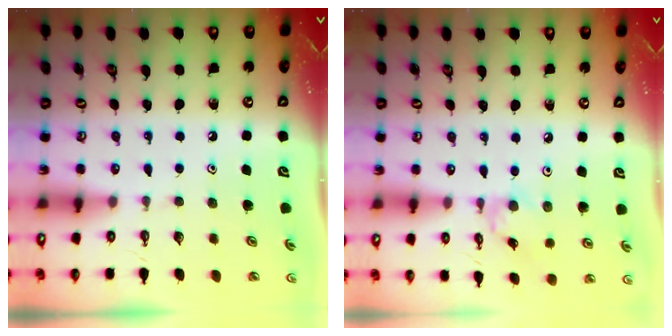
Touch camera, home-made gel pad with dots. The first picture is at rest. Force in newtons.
{"total": 1.4, "press": 1.4, "slide": 0.1}